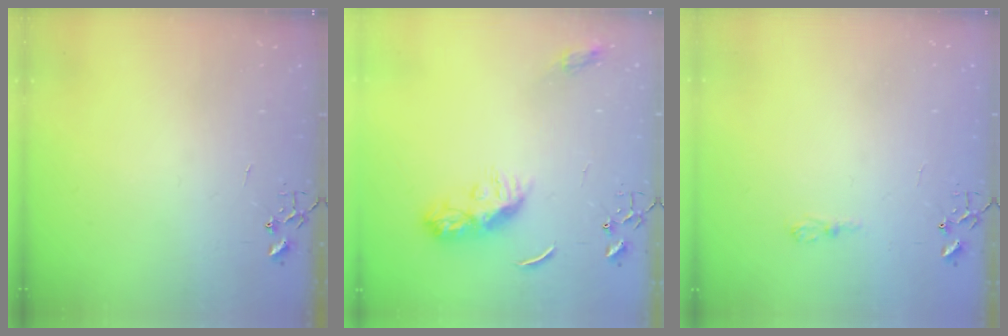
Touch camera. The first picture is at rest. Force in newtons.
{"total": 10.4, "press": 10.4, "slide": 0.2}
{"total": 6.0, "press": 6.0, "slide": 0.7}